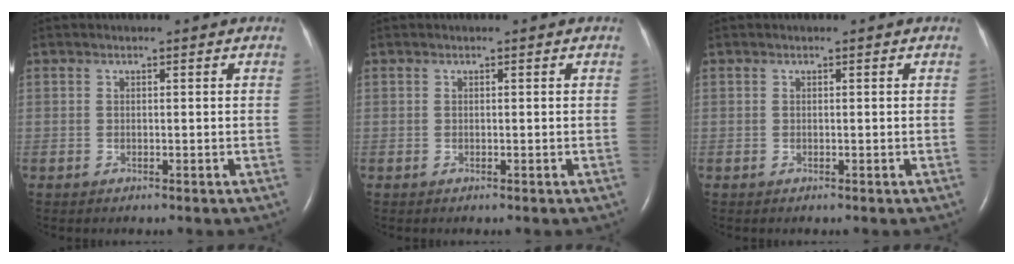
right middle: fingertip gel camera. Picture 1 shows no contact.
{"total": 0.0}
{"total": 0.0}